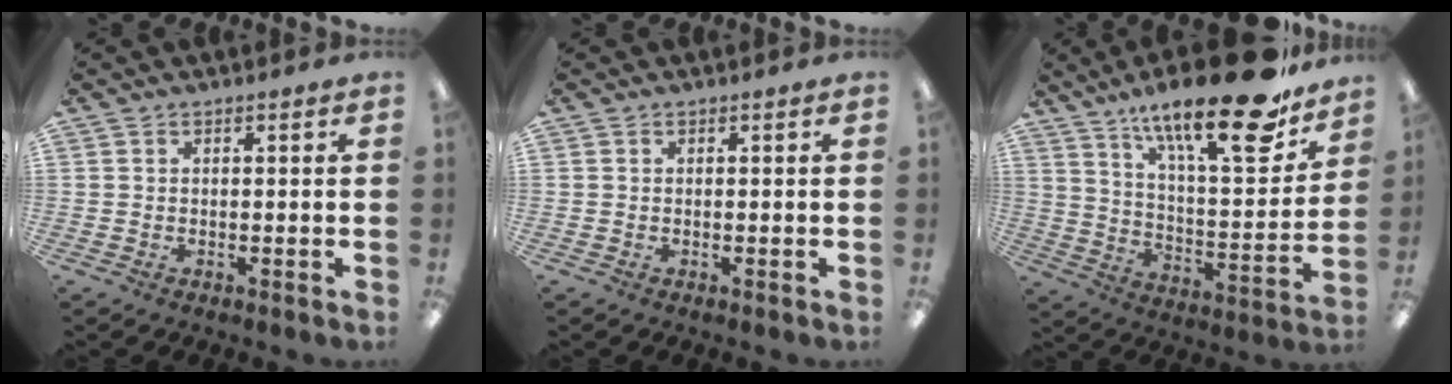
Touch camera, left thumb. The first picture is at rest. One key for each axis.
{"total": 0.0}
{"total": 24.4, "fx": 17.2, "fy": 5.8, "fz": 16.3, "tx": -0.249, "ty": -0.116, "tz": 0.274}